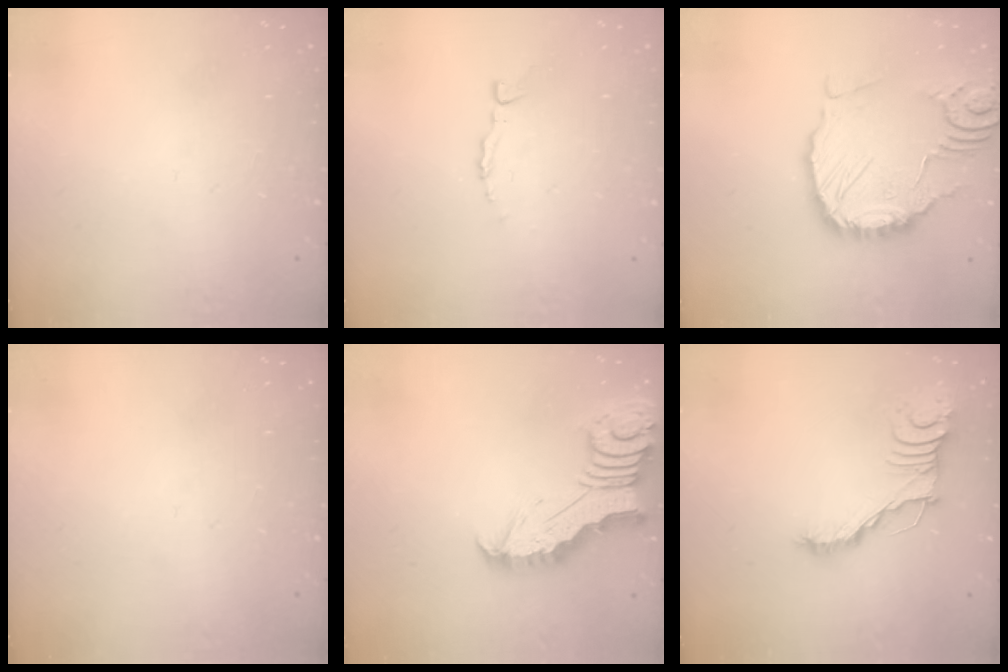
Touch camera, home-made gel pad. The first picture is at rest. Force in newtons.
{"total": 2.9, "press": 2.9, "slide": 0.2}
{"total": 13.4, "press": 13.3, "slide": 1.6}
{"total": 0.0}
{"total": 6.4, "press": 6.4, "slide": 0.7}
{"total": 12.8, "press": 12.8, "slide": 0.3}